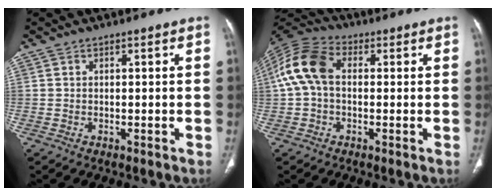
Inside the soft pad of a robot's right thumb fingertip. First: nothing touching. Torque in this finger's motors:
{"motor_torque": [-0.19, 0.50, 0.78, -0.74, 0.40]}